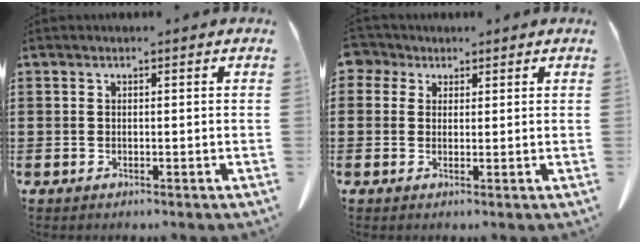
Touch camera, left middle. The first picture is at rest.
{"total": 2.6, "force": [1.6, 2.0, 0.6], "torque": [-0.015, 0.006, 0.027]}